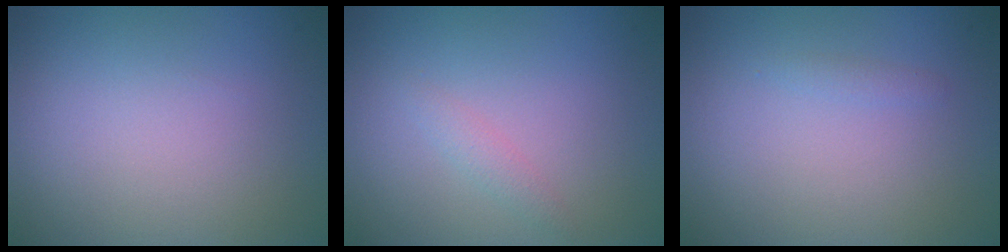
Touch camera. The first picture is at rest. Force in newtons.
{"total": 0.9, "press": 0.9, "slide": 0.0}
{"total": 0.6, "press": 0.6, "slide": 0.0}